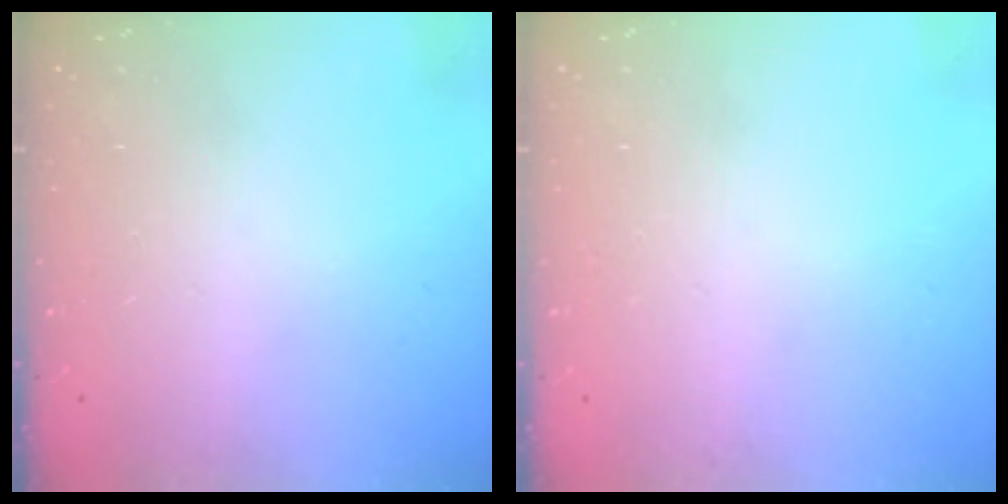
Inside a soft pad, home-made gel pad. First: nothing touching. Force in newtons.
{"total": 0.0}